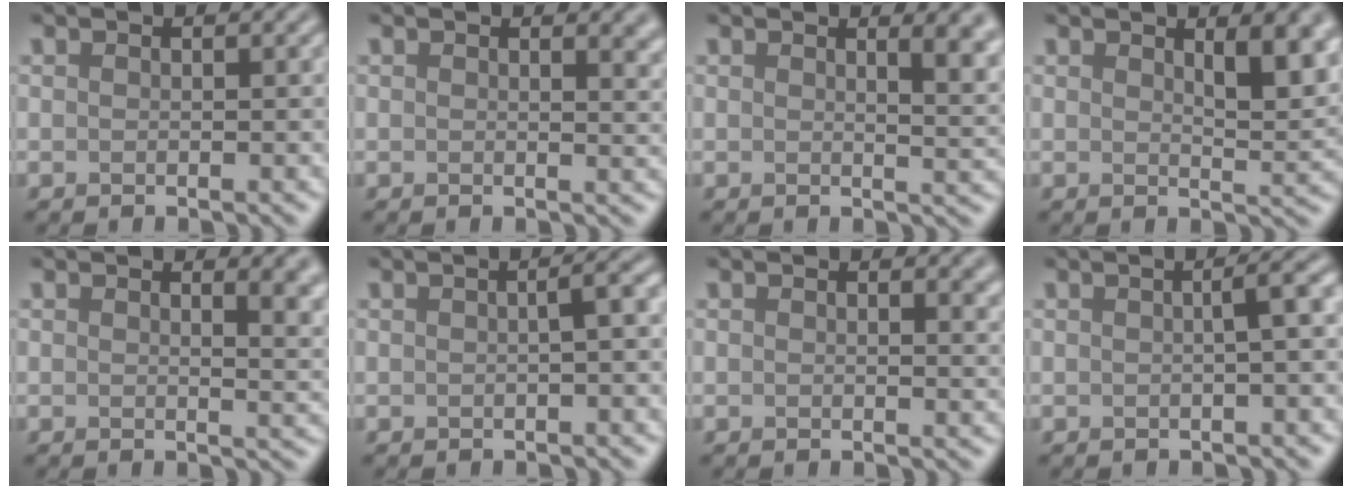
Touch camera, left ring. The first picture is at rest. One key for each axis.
{"total": 2.4, "fx": 1.4, "fy": 1.0, "fz": 1.7, "tx": -0.007, "ty": 0.000, "tz": 0.019}
{"total": 4.7, "fx": 2.2, "fy": 1.9, "fz": 3.7, "tx": -0.020, "ty": 0.004, "tz": 0.026}
{"total": 4.8, "fx": 2.1, "fy": 1.6, "fz": 4.0, "tx": -0.051, "ty": -0.005, "tz": 0.035}
{"total": 4.3, "fx": 2.2, "fy": 1.9, "fz": 3.3, "tx": -0.018, "ty": 0.002, "tz": 0.028}
{"total": 2.5, "fx": 0.0, "fy": 0.8, "fz": 2.4, "tx": -0.023, "ty": 0.013, "tz": -0.003}
{"total": 1.6, "fx": 1.0, "fy": 0.6, "fz": 1.1, "tx": -0.004, "ty": 0.001, "tz": 0.013}
{"total": 2.9, "fx": 0.2, "fy": 0.8, "fz": 2.8, "tx": -0.028, "ty": 0.017, "tz": -0.004}